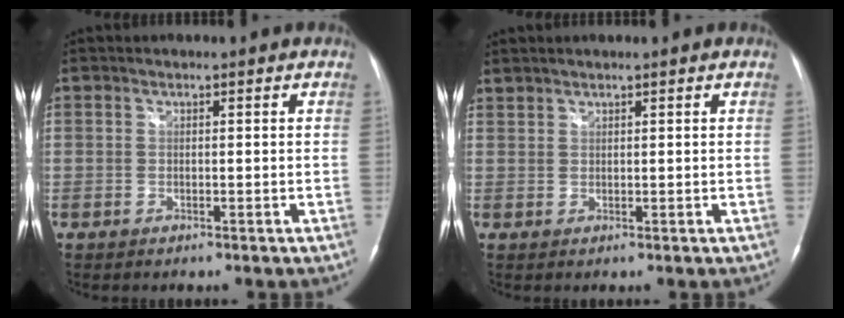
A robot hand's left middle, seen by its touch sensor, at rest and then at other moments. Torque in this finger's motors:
{"motor_torque": [0.31, -0.60, 0.54, 0.21]}